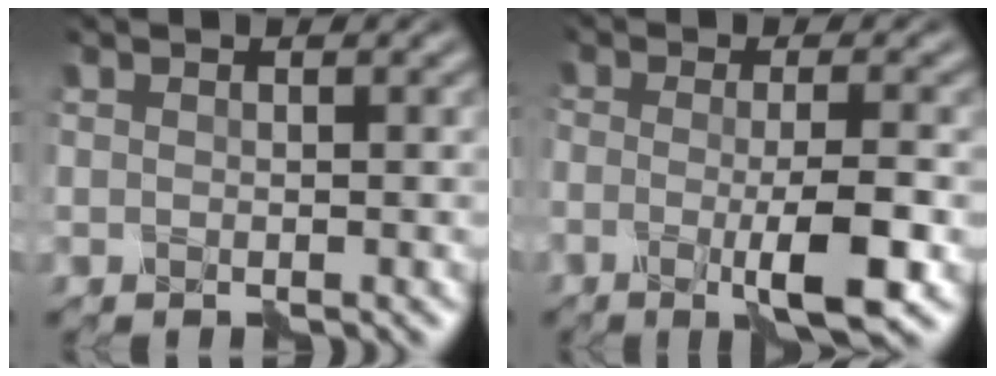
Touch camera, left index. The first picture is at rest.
{"total": 5.1, "force": [-1.8, 0.9, 4.7], "torque": [-0.072, -0.007, -0.035]}